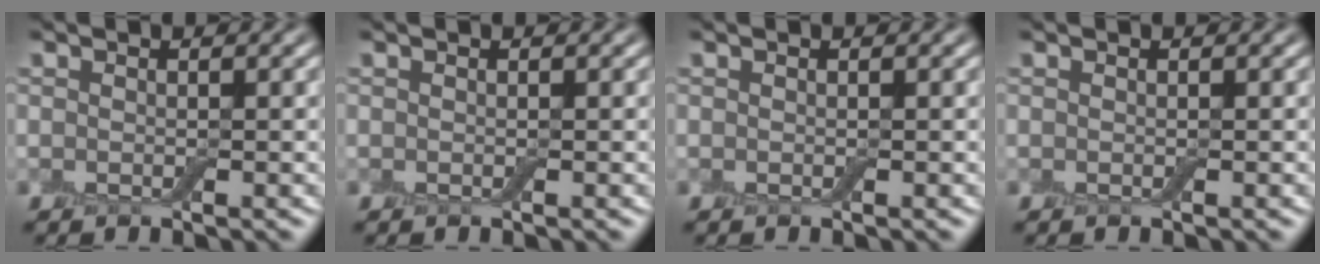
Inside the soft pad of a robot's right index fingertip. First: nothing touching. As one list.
[{"total": 0.0}, {"total": 0.0}, {"total": 0.0}]